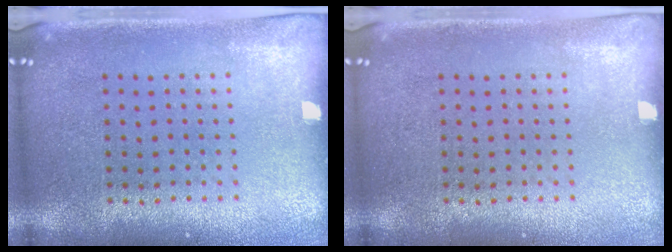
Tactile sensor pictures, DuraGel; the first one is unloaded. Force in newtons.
{"total": 0.0}